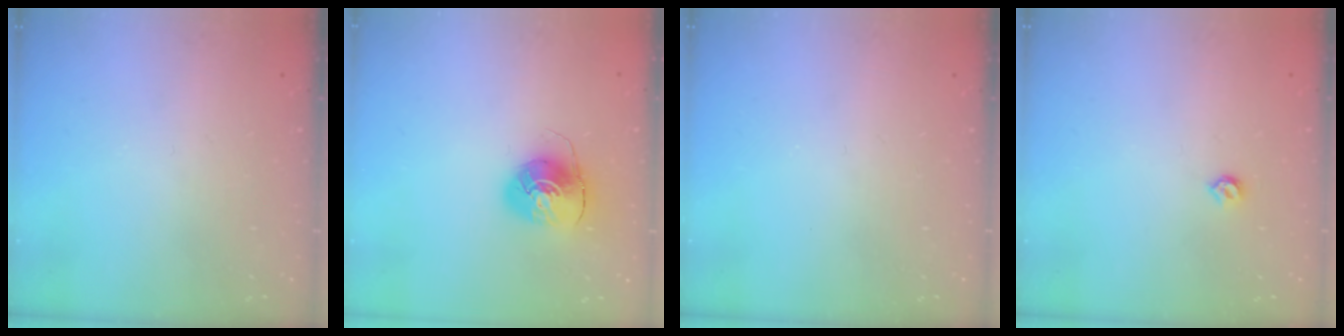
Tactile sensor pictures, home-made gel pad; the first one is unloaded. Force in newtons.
{"total": 8.5, "press": 8.5, "slide": 0.1}
{"total": 0.0}
{"total": 4.0, "press": 3.9, "slide": 0.8}